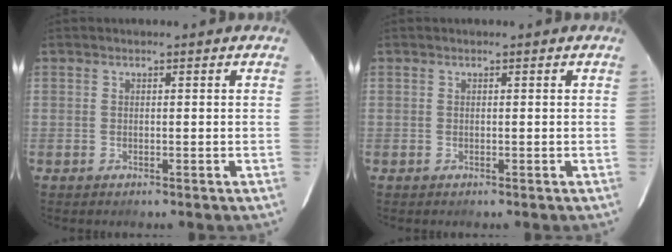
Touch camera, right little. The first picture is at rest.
{"total": 0.0}